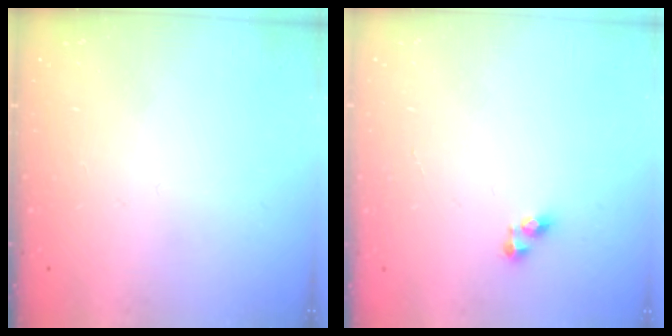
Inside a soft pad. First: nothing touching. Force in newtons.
{"total": 4.8, "press": 4.7, "slide": 0.3}